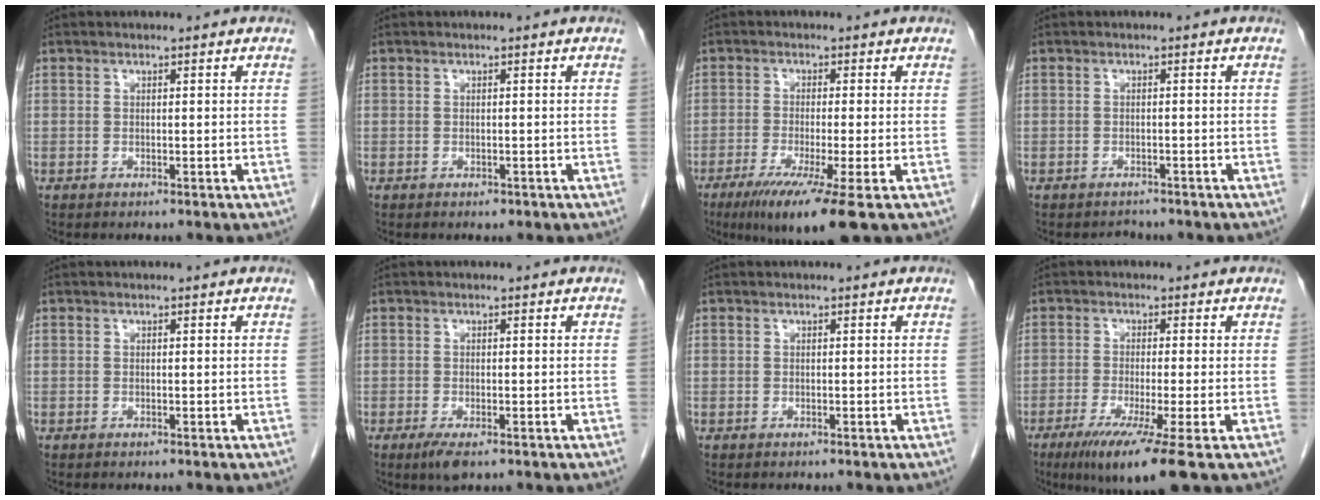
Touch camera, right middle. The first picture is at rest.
{"total": 0.5, "force": [-0.3, 0.3, 0.2], "torque": [-0.003, 0.001, -0.004]}
{"total": 9.3, "force": [-5.4, -0.5, 7.5], "torque": [-0.125, -0.029, -0.091]}
{"total": 1.7, "force": [-1.5, 0.8, -0.2], "torque": [-0.002, -0.001, -0.022]}
{"total": 0.0}
{"total": 2.8, "force": [-1.6, 0.8, 2.1], "torque": [-0.044, -0.006, -0.025]}
{"total": 0.0}
{"total": 8.8, "force": [-5.1, -0.8, 7.1], "torque": [-0.120, -0.028, -0.087]}